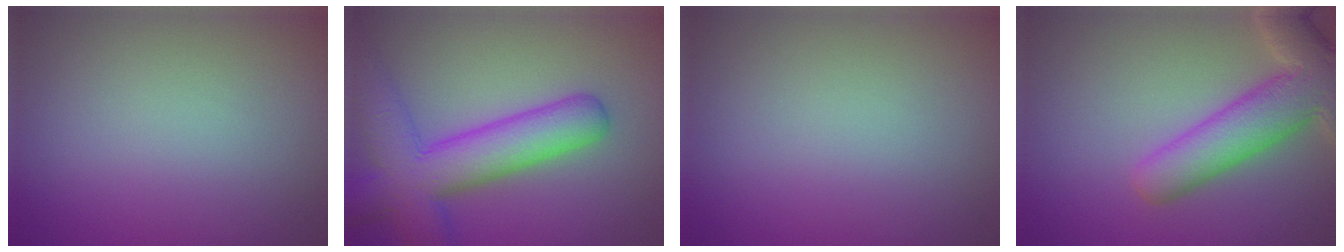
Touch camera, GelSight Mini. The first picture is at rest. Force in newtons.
{"total": 9.0, "press": 9.0, "slide": 0.3}
{"total": 0.0}
{"total": 6.8, "press": 6.8, "slide": 0.6}